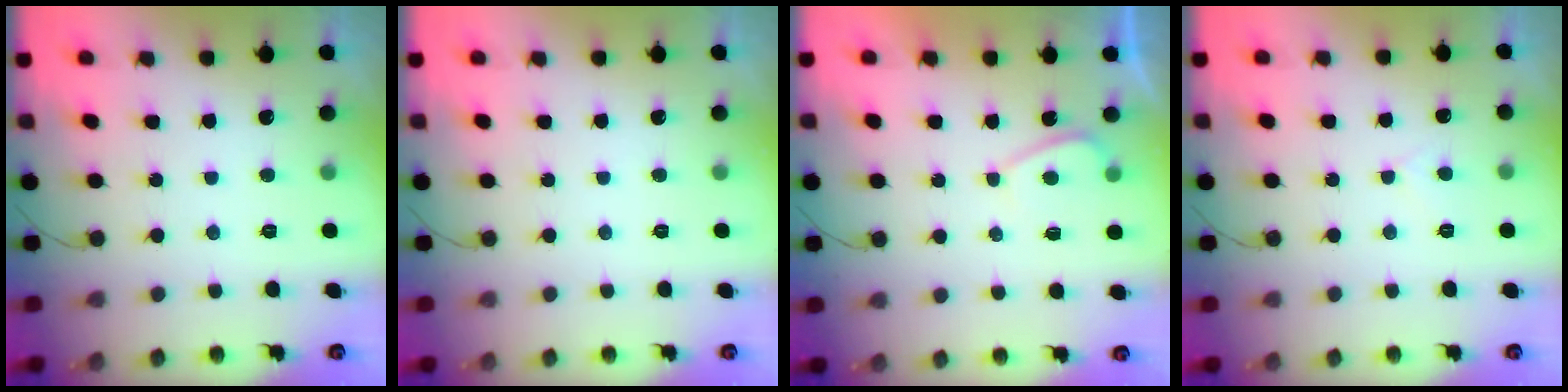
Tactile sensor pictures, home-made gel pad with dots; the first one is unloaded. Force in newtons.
{"total": 0.0}
{"total": 1.6, "press": 1.4, "slide": 0.6}
{"total": 2.7, "press": 2.7, "slide": 0.3}